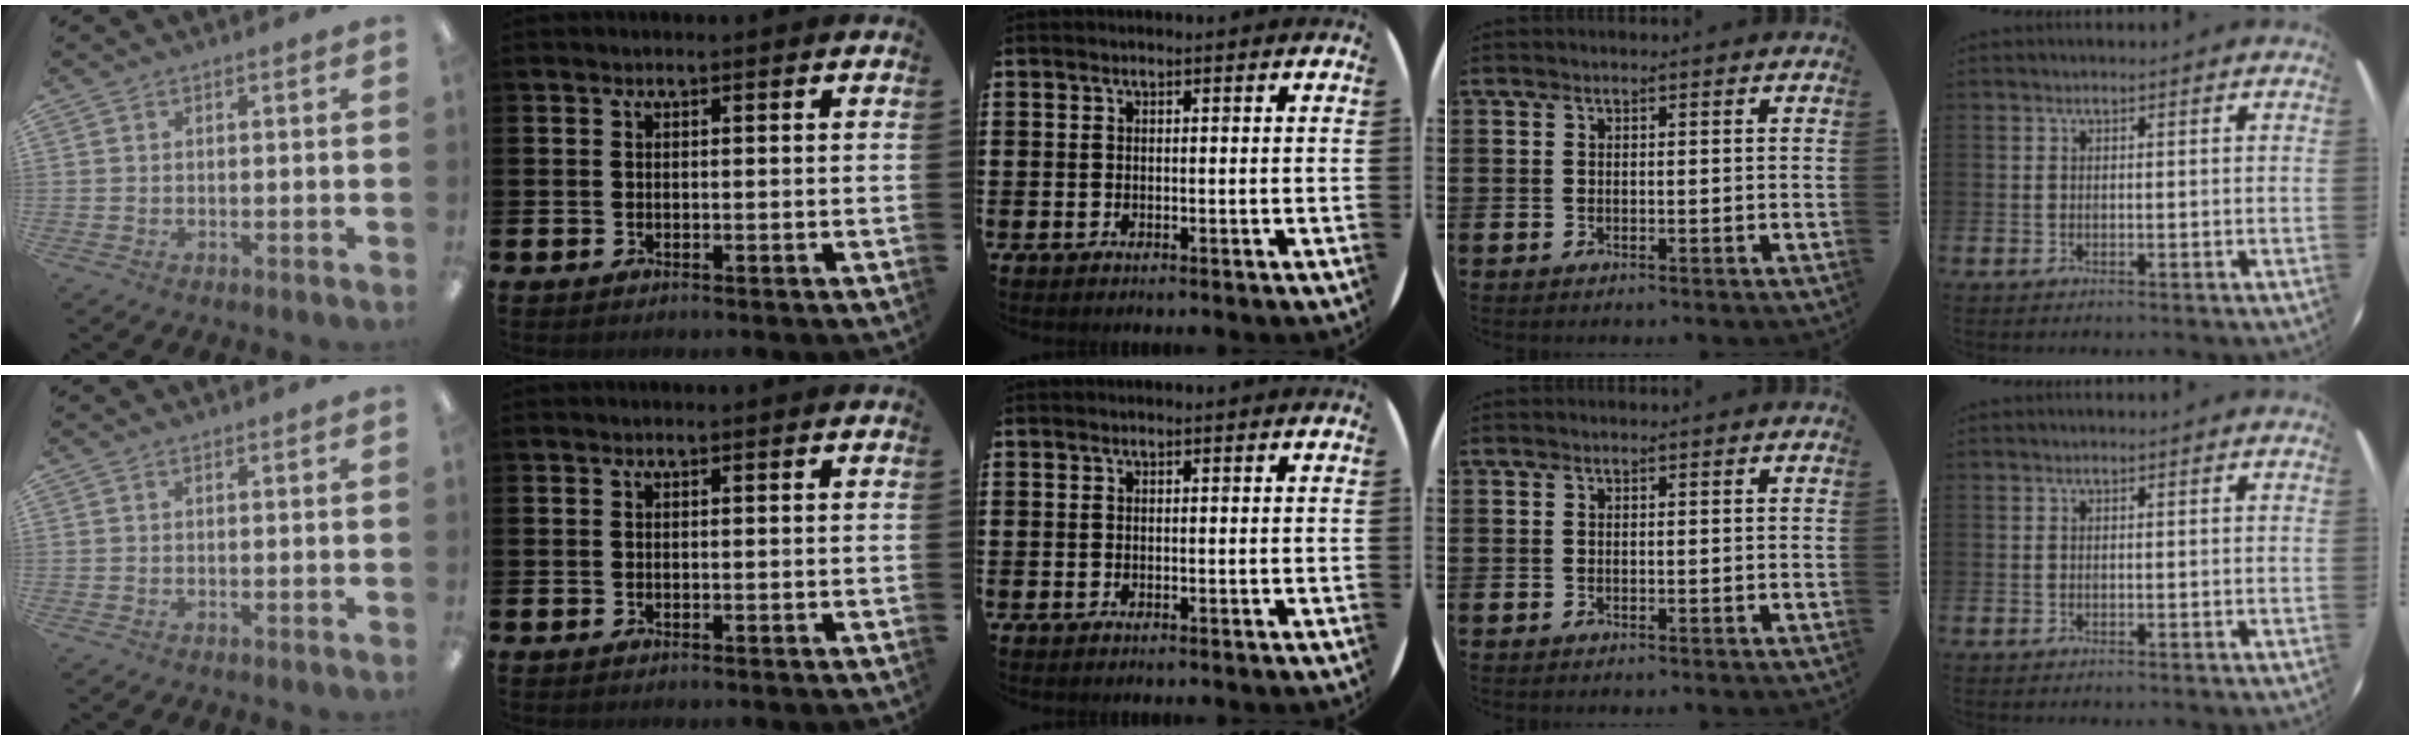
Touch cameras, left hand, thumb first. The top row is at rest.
{}